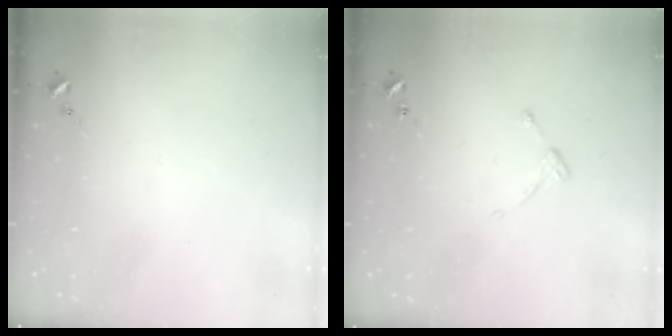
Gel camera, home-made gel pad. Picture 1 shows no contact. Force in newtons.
{"total": 4.1, "press": 4.1, "slide": 0.5}